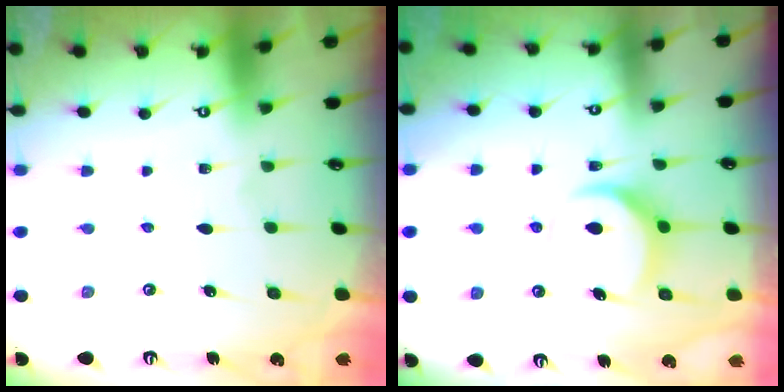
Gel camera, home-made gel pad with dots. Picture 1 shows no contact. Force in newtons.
{"total": 8.9, "press": 8.8, "slide": 0.9}